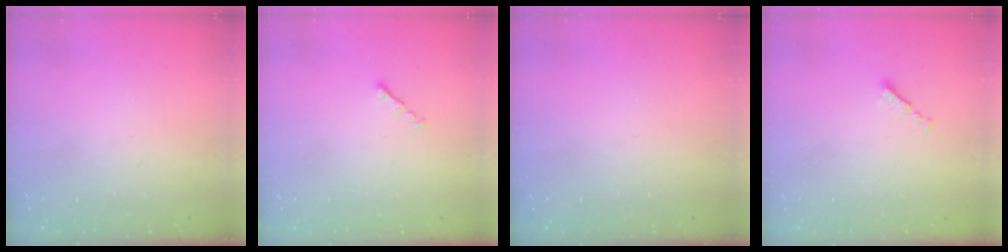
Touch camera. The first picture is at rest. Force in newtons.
{"total": 0.8, "press": 0.6, "slide": 0.4}
{"total": 0.0}
{"total": 0.0}